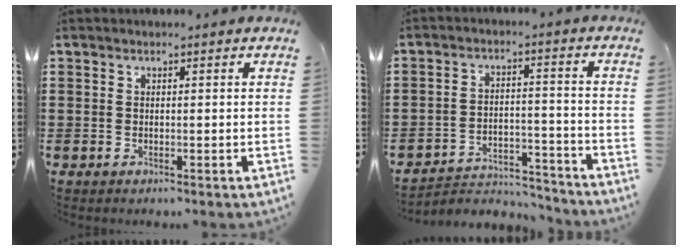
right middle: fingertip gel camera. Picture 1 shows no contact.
{"total": 4.0, "force": [-3.8, 1.0, 0.8], "torque": [-0.018, 0.009, -0.081]}